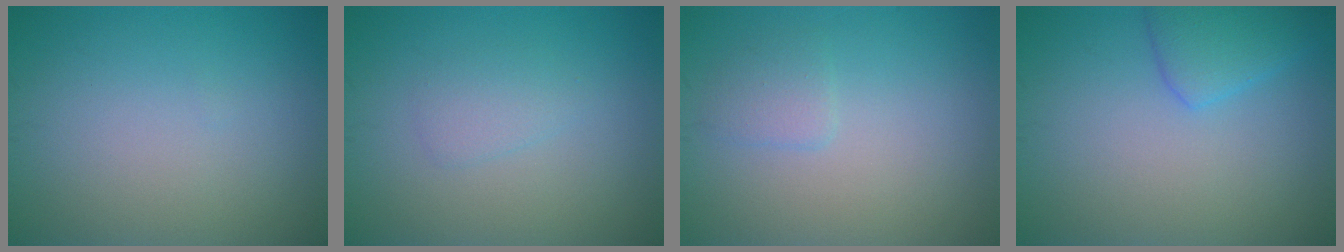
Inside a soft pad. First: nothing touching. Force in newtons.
{"total": 1.4, "press": 1.4, "slide": 0.1}
{"total": 1.4, "press": 1.4, "slide": 0.1}
{"total": 2.8, "press": 2.7, "slide": 0.2}